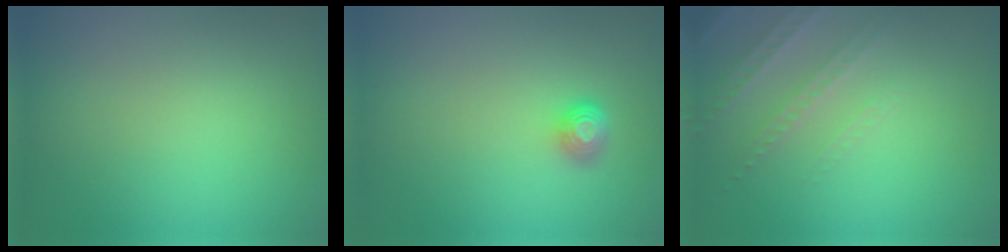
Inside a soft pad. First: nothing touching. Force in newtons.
{"total": 1.6, "press": 1.2, "slide": 1.0}
{"total": 2.5, "press": 2.4, "slide": 0.7}